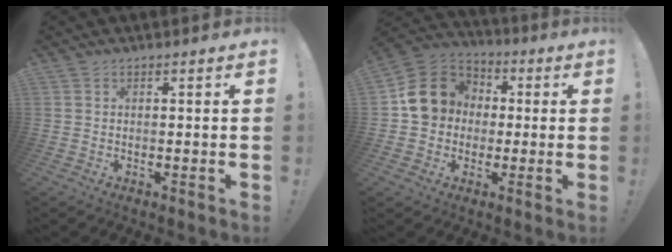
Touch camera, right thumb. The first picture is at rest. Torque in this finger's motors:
{"motor_torque": [0.20, 0.22, 0.12, -0.01, 0.25]}